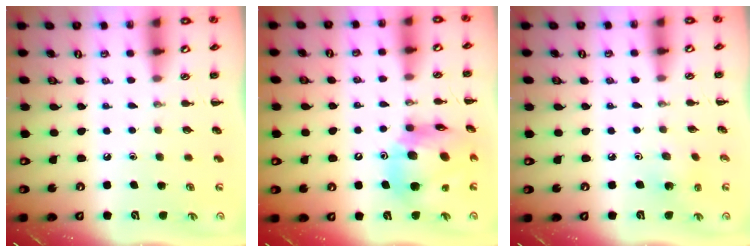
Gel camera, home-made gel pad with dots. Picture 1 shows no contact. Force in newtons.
{"total": 15.4, "press": 14.7, "slide": 4.6}
{"total": 2.4, "press": 2.2, "slide": 0.8}